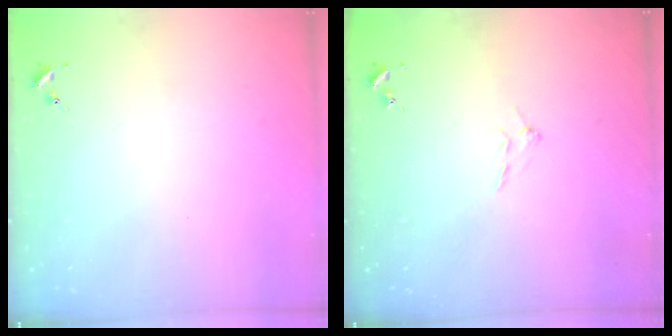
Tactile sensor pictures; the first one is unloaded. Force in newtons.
{"total": 5.0, "press": 5.0, "slide": 0.9}